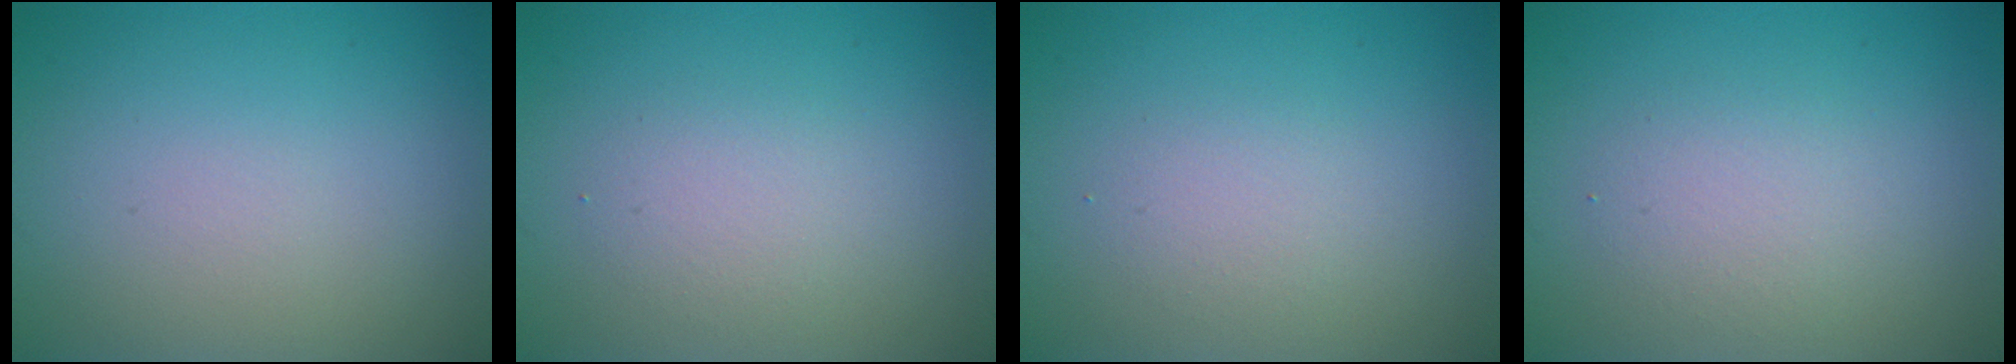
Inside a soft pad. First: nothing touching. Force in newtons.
{"total": 2.0, "press": 2.0, "slide": 0.2}
{"total": 1.6, "press": 1.6, "slide": 0.1}
{"total": 2.2, "press": 2.2, "slide": 0.2}